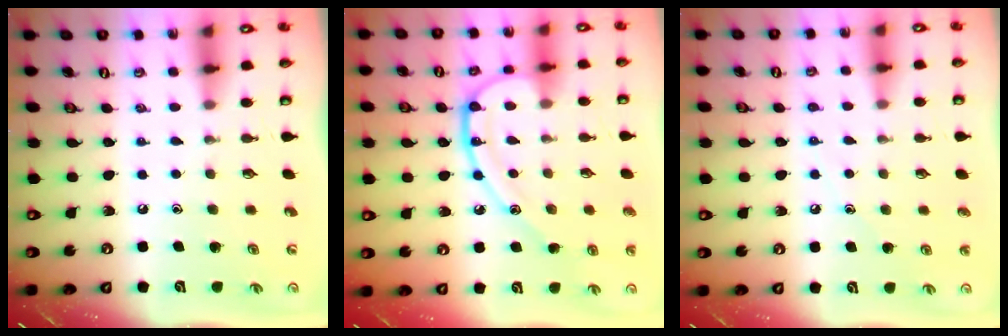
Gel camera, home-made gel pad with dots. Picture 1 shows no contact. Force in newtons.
{"total": 13.4, "press": 13.4, "slide": 0.8}
{"total": 6.5, "press": 6.4, "slide": 0.8}